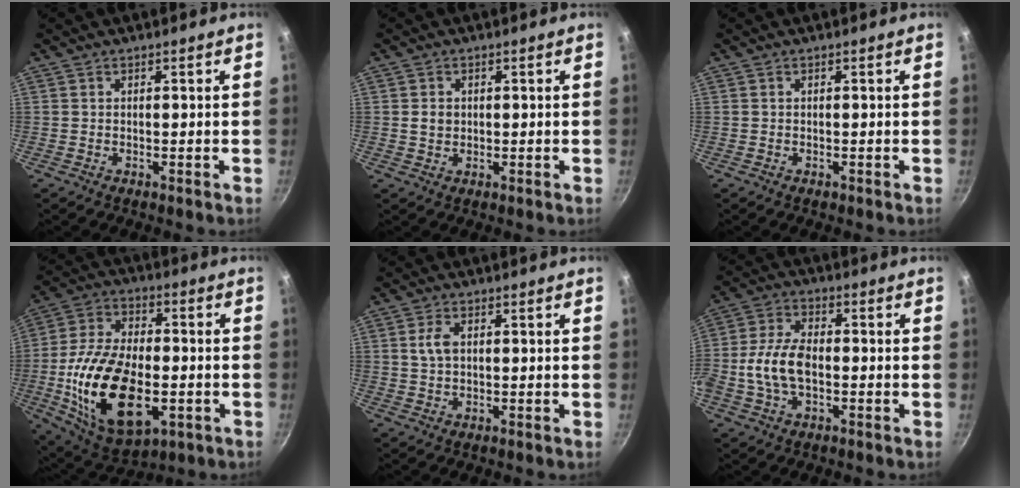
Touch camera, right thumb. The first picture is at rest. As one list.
[{"total": 2.2, "force": [0.2, 1.9, 1.2], "torque": [-0.012, 0.002, 0.005]}, {"total": 0.0}, {"total": 23.3, "force": [-4.9, 12.8, 18.9], "torque": [-0.342, 0.016, -0.075]}, {"total": 3.4, "force": [0.7, 2.0, 2.6], "torque": [-0.050, 0.004, 0.012]}, {"total": 10.0, "force": [-1.6, 5.9, 7.9], "torque": [-0.153, 0.027, -0.039]}]